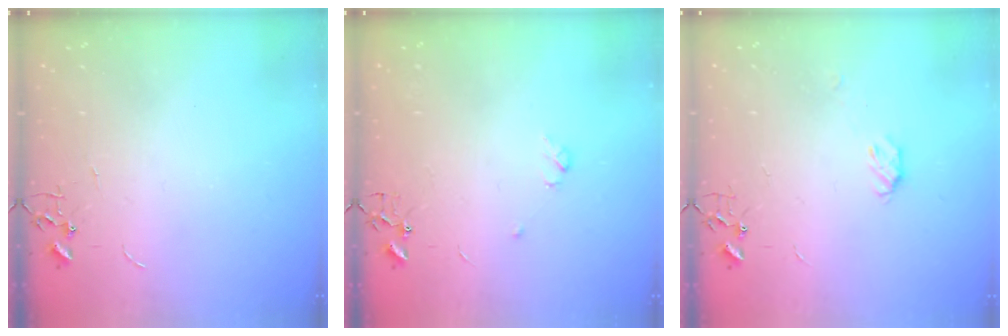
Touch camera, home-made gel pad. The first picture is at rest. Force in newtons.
{"total": 3.6, "press": 3.5, "slide": 0.7}
{"total": 5.4, "press": 5.4, "slide": 0.7}